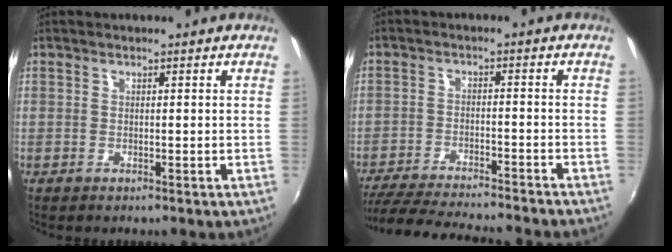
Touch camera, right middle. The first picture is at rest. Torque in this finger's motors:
{"motor_torque": [0.99, -1.15, 0.19, 0.07]}